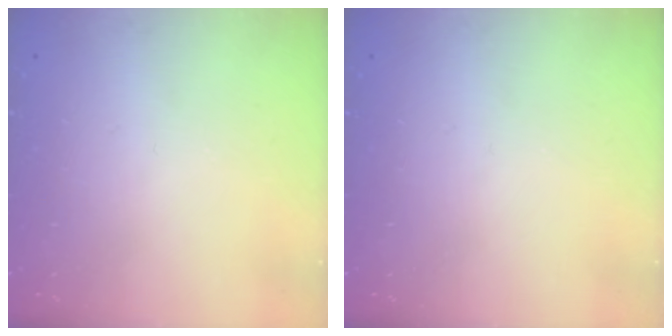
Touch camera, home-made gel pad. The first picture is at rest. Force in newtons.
{"total": 0.0}